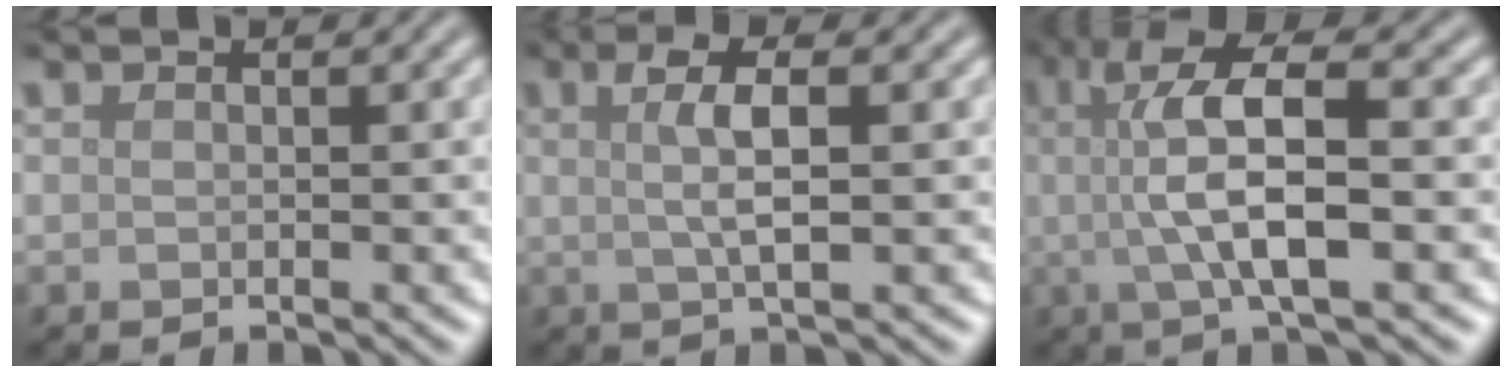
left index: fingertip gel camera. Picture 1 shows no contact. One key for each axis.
{"total": 3.7, "fx": 0.6, "fy": 0.8, "fz": 3.5, "tx": -0.065, "ty": 0.001, "tz": 0.009}
{"total": 8.7, "fx": 0.5, "fy": 2.6, "fz": 8.3, "tx": -0.137, "ty": 0.013, "tz": 0.004}